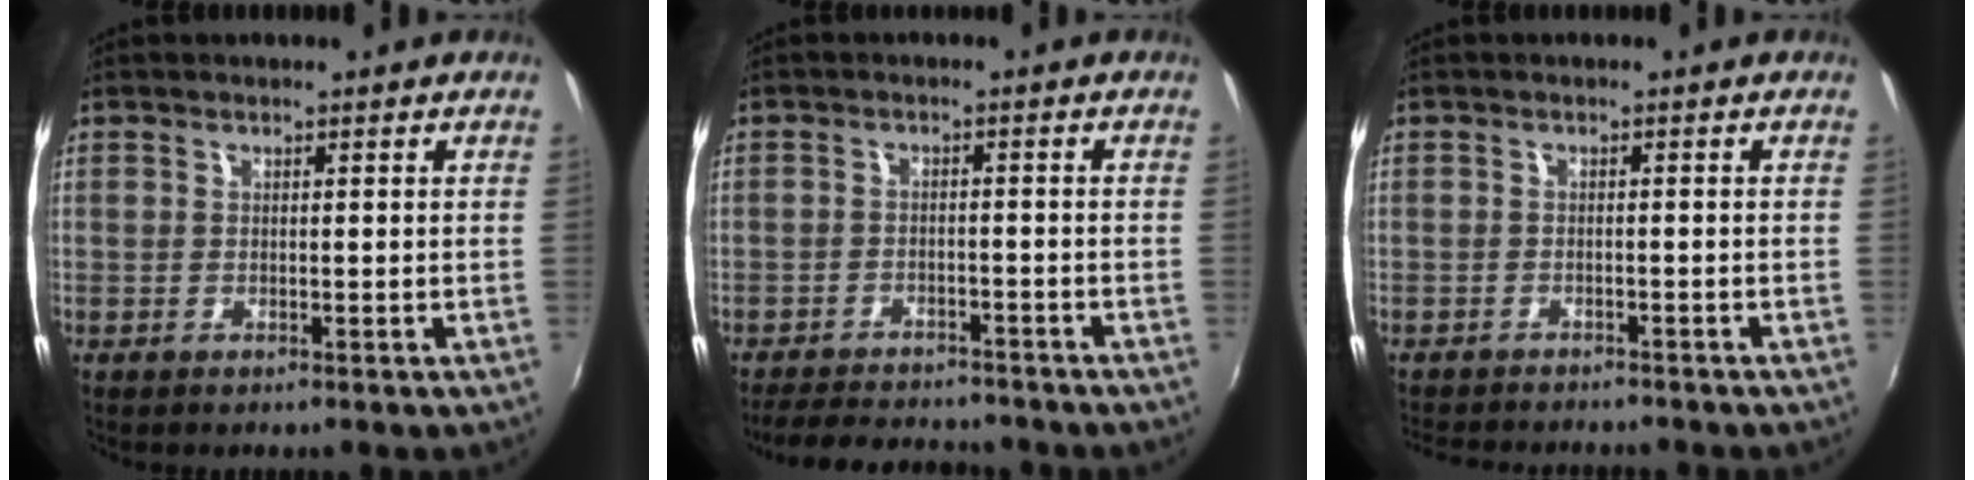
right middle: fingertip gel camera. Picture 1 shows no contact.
{"total": 11.3, "force": [-10.1, 3.2, 3.8], "torque": [-0.095, 0.001, -0.147]}
{"total": 7.3, "force": [-6.8, 1.4, 2.4], "torque": [-0.061, -0.015, -0.102]}